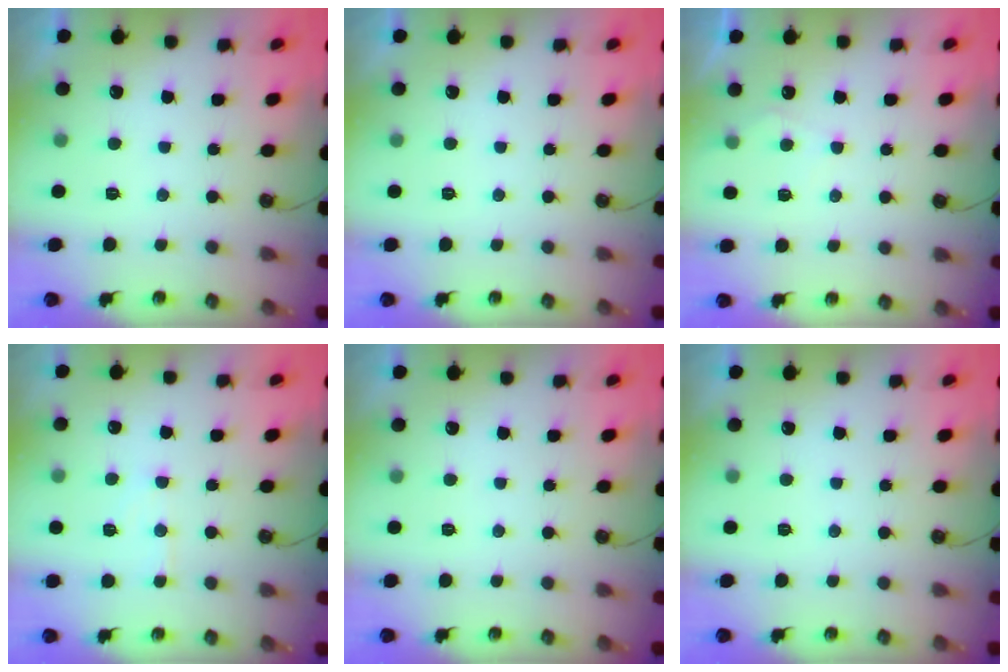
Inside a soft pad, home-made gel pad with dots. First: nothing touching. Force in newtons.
{"total": 0.0}
{"total": 4.3, "press": 4.3, "slide": 0.5}
{"total": 5.7, "press": 5.7, "slide": 0.3}
{"total": 0.0}
{"total": 0.0}